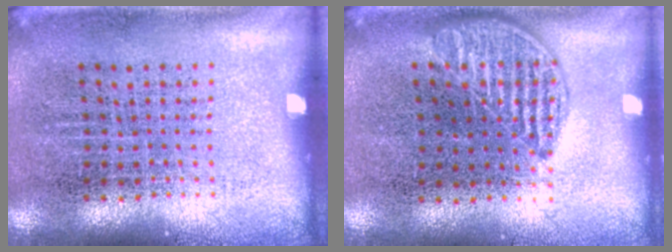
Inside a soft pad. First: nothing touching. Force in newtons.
{"total": 0.9, "press": 0.8, "slide": 0.4}